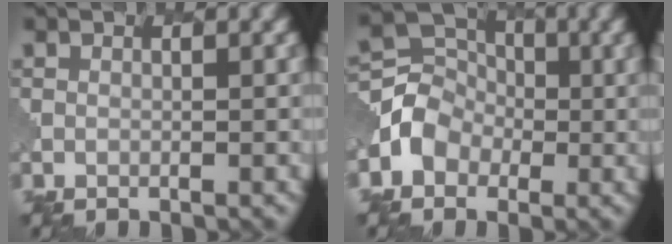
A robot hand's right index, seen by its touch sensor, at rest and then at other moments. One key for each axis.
{"total": 3.3, "fx": -1.1, "fy": 3.0, "fz": 0.8, "tx": -0.014, "ty": 0.004, "tz": -0.028}